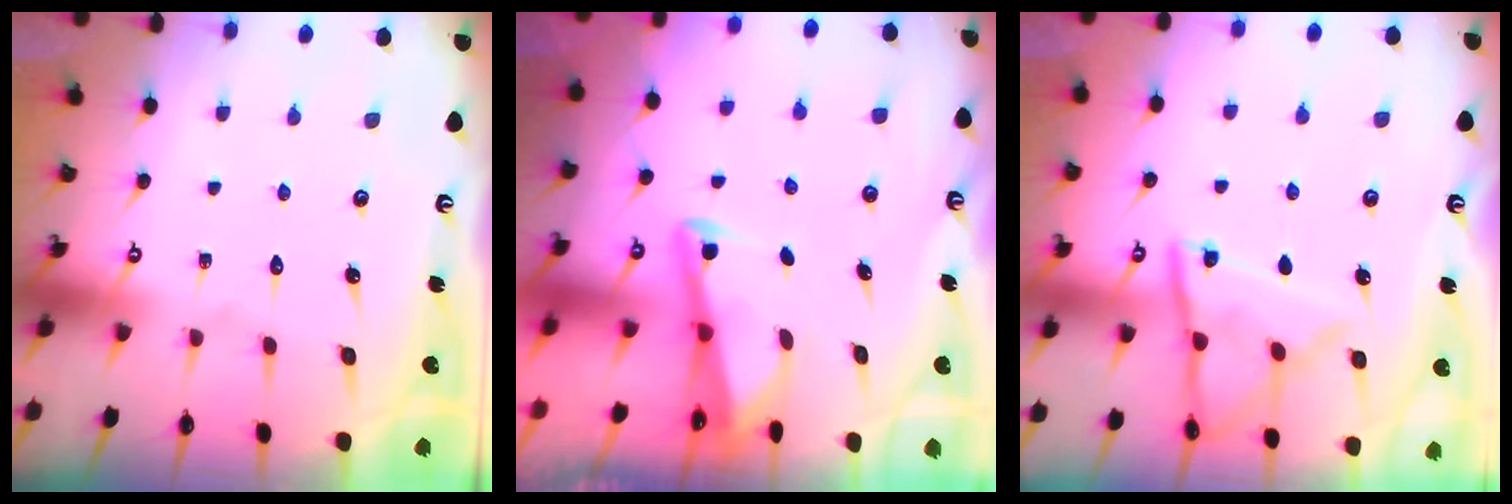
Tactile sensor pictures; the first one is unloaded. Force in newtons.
{"total": 2.8, "press": 2.8, "slide": 0.4}
{"total": 11.7, "press": 11.6, "slide": 1.1}